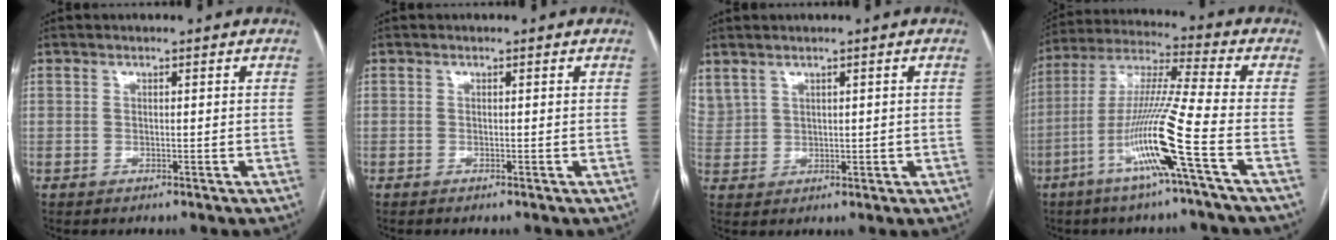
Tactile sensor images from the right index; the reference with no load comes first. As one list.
[{"total": 0.0}, {"total": 4.1, "force": [2.6, 2.6, 1.7], "torque": [-0.043, 0.016, 0.072]}, {"total": 14.4, "force": [-5.9, -2.0, 13.0], "torque": [-0.259, -0.008, -0.116]}]